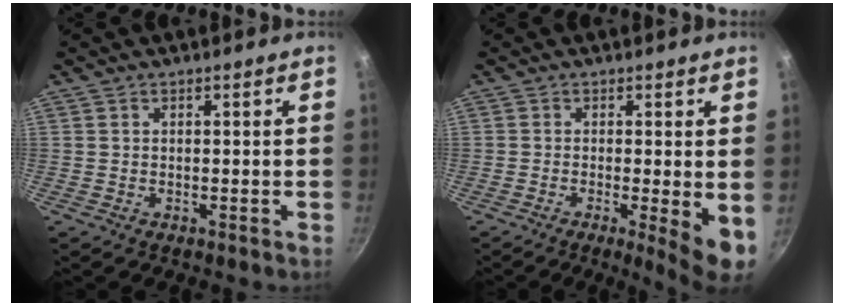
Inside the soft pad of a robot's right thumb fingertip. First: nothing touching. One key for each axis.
{"total": 6.5, "fx": -1.0, "fy": 1.1, "fz": 6.3, "tx": -0.083, "ty": -0.012, "tz": -0.013}